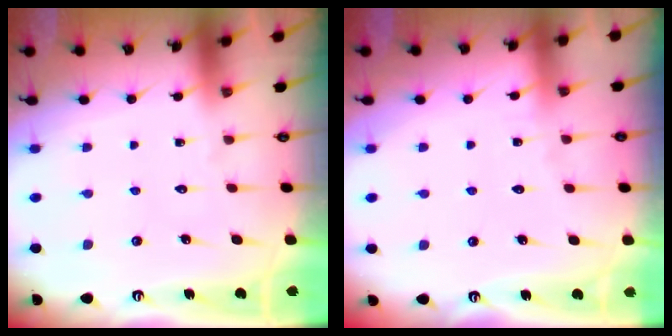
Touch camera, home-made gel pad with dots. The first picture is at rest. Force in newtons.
{"total": 2.7, "press": 2.7, "slide": 0.4}